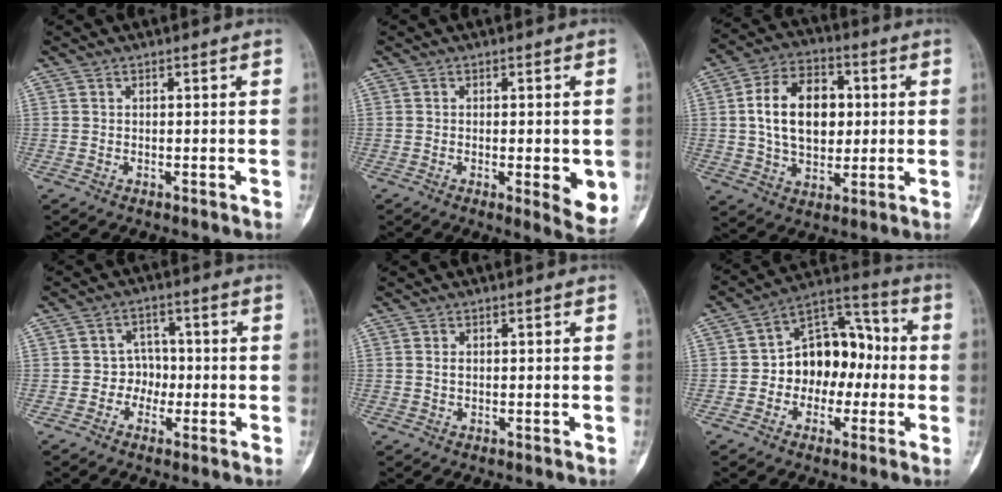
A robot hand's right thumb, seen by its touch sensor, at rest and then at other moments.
{"total": 7.0, "force": [-1.1, 2.3, 6.5], "torque": [-0.074, -0.014, -0.009]}
{"total": 15.4, "force": [1.9, 10.4, 11.3], "torque": [-0.158, 0.009, 0.028]}
{"total": 4.3, "force": [-1.1, 3.8, 1.6], "torque": [0.012, 0.016, -0.029]}
{"total": 0.7, "force": [0.1, 0.5, 0.5], "torque": [-0.008, 0.002, 0.003]}
{"total": 14.1, "force": [-1.3, 10.0, 9.9], "torque": [-0.109, 0.048, -0.032]}